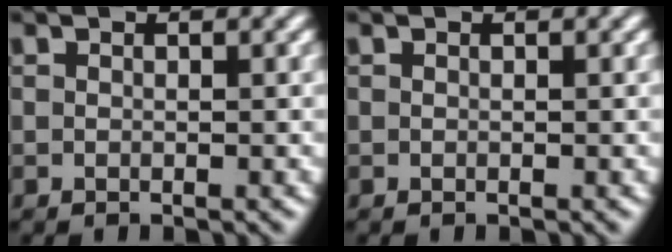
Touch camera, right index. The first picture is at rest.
{"total": 0.0}